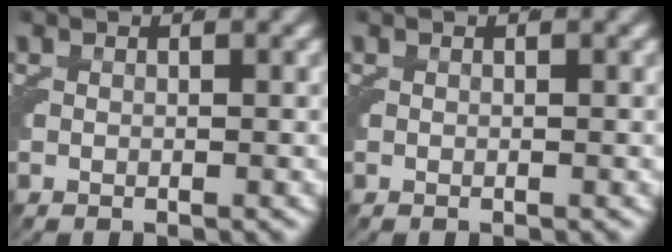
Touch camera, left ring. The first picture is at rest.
{"total": 0.0}